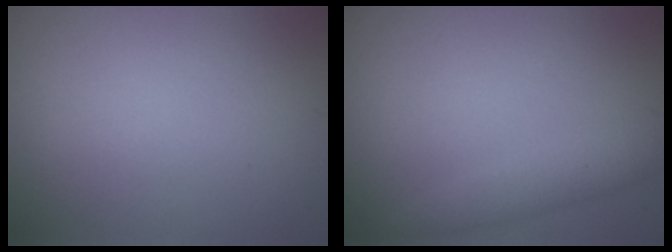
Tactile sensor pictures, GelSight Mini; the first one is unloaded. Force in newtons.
{"total": 2.3, "press": 2.3, "slide": 0.0}